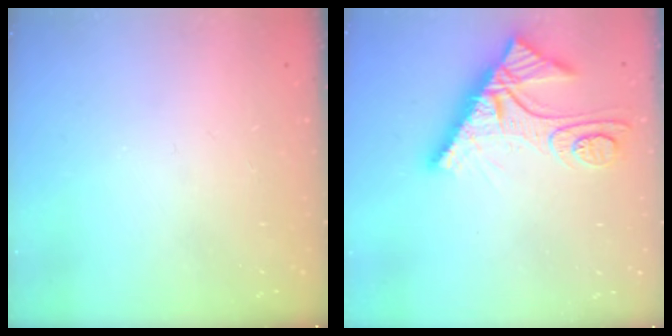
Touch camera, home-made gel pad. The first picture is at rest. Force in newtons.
{"total": 11.8, "press": 11.7, "slide": 1.0}